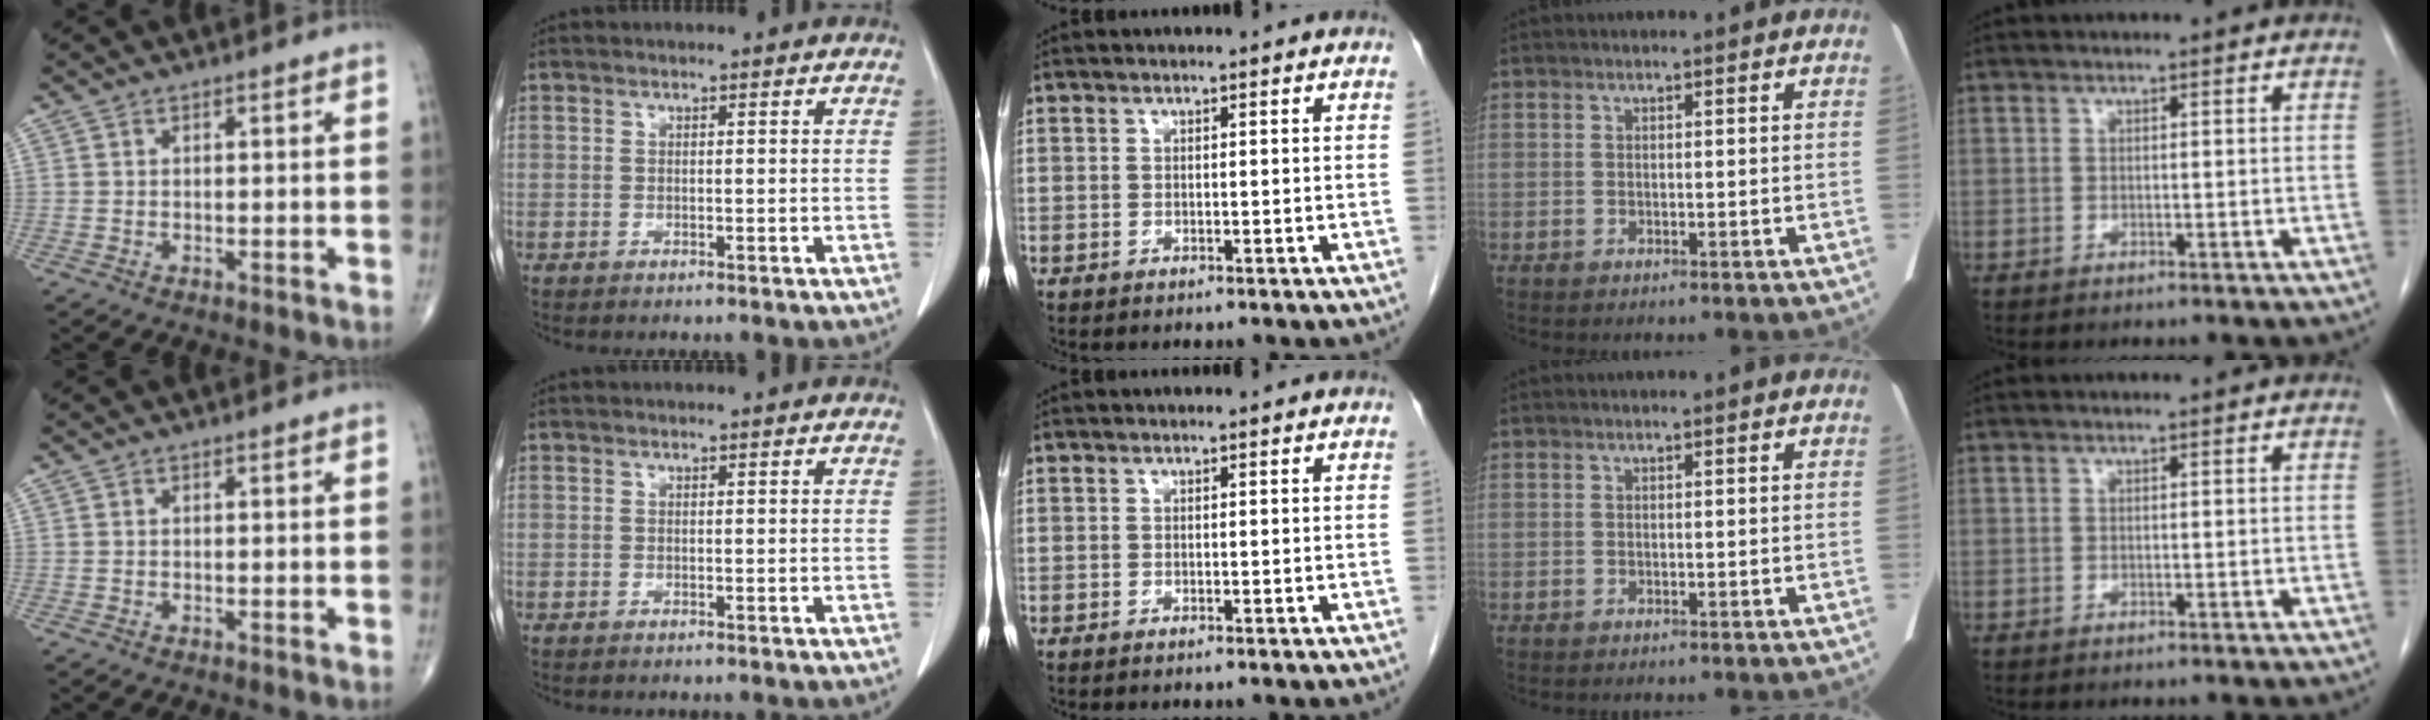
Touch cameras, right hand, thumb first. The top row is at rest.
{}